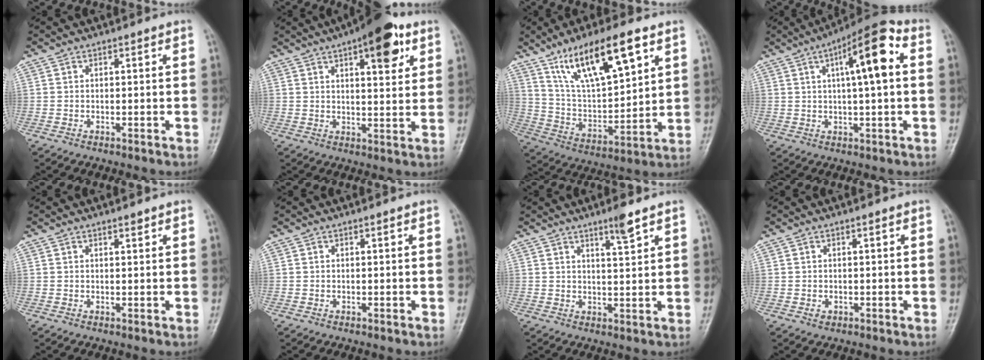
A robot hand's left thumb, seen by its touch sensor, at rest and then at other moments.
{"total": 11.9, "force": [6.0, 4.5, 9.2], "torque": [-0.097, -0.018, 0.078]}
{"total": 17.5, "force": [10.0, 5.6, 13.2], "torque": [-0.208, -0.035, 0.193]}
{"total": 12.7, "force": [3.0, 3.2, 11.9], "torque": [-0.184, 0.024, 0.037]}
{"total": 0.9, "force": [0.7, 0.2, 0.4], "torque": [-0.005, -0.005, 0.012]}
{"total": 0.0}
{"total": 3.9, "force": [2.8, 0.2, 2.7], "torque": [-0.043, -0.021, 0.049]}
{"total": 0.8, "force": [-0.1, 0.7, 0.5], "torque": [-0.002, 0.001, 0.002]}